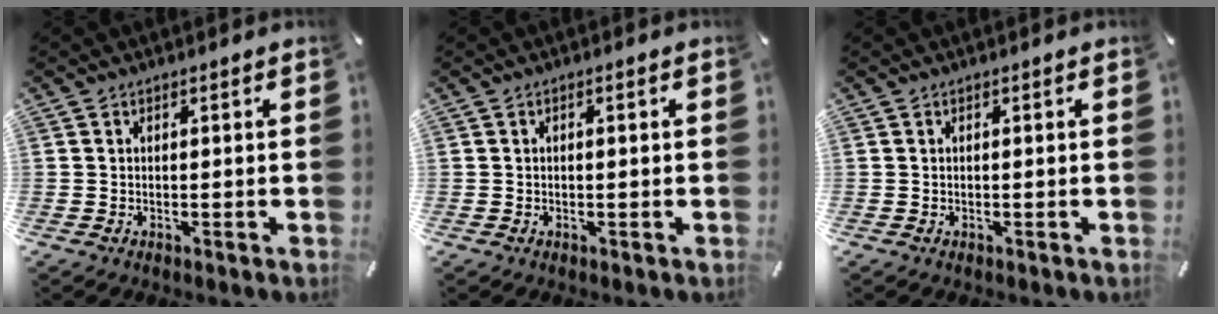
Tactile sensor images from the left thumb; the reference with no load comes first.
{"total": 0.7, "force": [-0.1, 0.2, 0.7], "torque": [-0.012, 0.001, -0.002]}
{"total": 0.0}